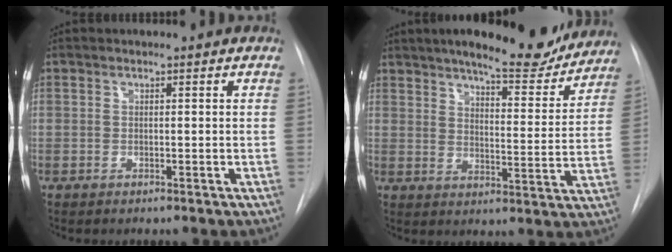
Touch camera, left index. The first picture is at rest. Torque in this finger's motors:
{"motor_torque": [0.36, -0.72, 0.82, 0.18]}